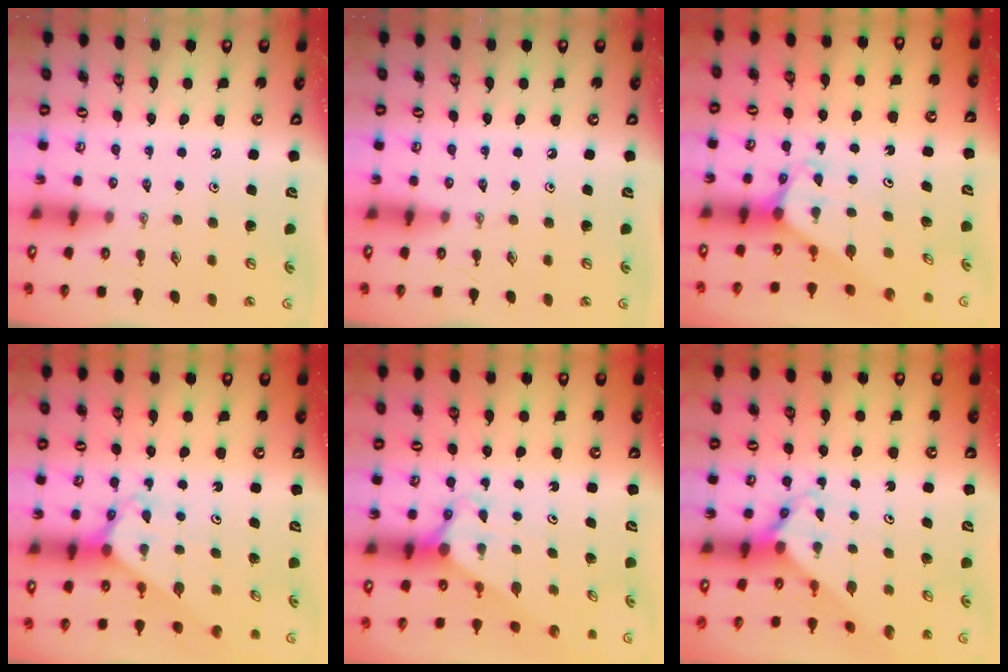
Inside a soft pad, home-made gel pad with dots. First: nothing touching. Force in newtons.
{"total": 0.0}
{"total": 1.9, "press": 1.9, "slide": 0.1}
{"total": 2.6, "press": 2.6, "slide": 0.2}
{"total": 2.7, "press": 2.7, "slide": 0.0}
{"total": 3.4, "press": 3.4, "slide": 0.3}